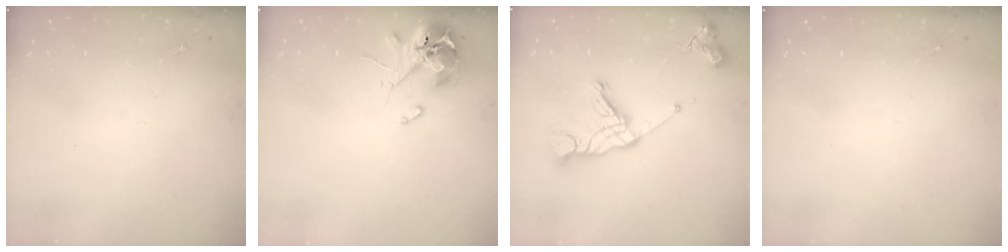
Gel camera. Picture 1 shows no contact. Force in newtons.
{"total": 10.7, "press": 10.6, "slide": 1.6}
{"total": 15.6, "press": 15.6, "slide": 1.2}
{"total": 0.0}